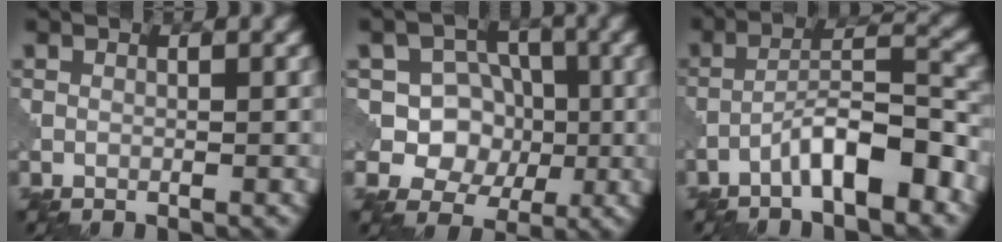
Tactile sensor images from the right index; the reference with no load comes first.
{"total": 6.6, "force": [-0.3, 6.0, 2.8], "torque": [-0.032, 0.008, -0.028]}
{"total": 6.1, "force": [-3.7, 1.3, 4.8], "torque": [-0.079, 0.018, -0.066]}